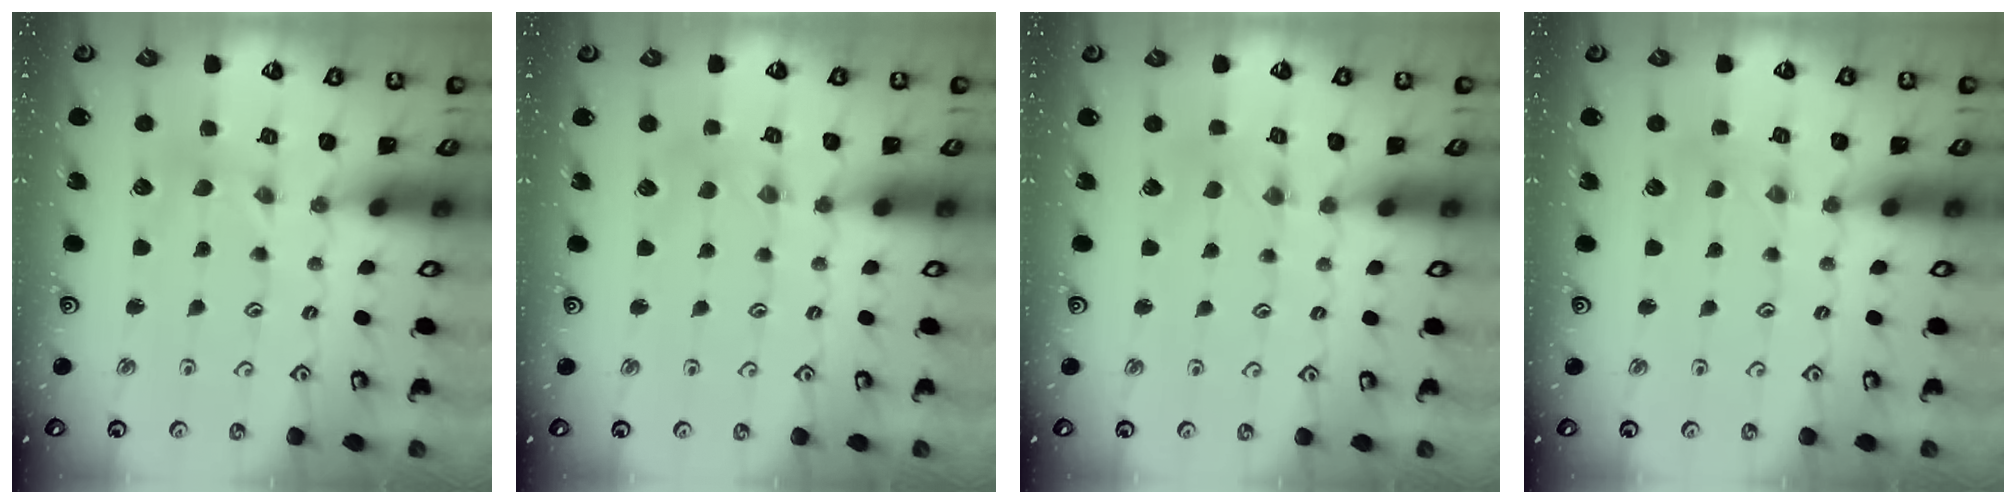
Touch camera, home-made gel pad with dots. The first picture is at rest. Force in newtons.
{"total": 2.4, "press": 2.3, "slide": 0.3}
{"total": 1.4, "press": 1.3, "slide": 0.3}
{"total": 1.1, "press": 1.1, "slide": 0.2}